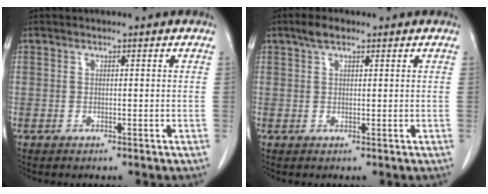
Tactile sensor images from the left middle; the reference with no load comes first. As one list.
[{"total": 2.4, "force": [1.6, 1.0, 1.5], "torque": [-0.033, 0.009, 0.029]}]